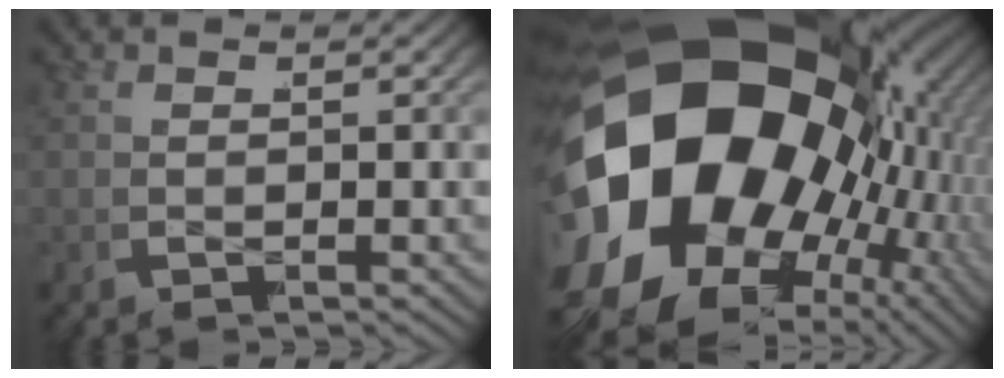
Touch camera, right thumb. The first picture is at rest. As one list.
[{"total": 33.9, "force": [-0.1, 22.2, 25.6], "torque": [-0.428, -0.029, 0.001]}]